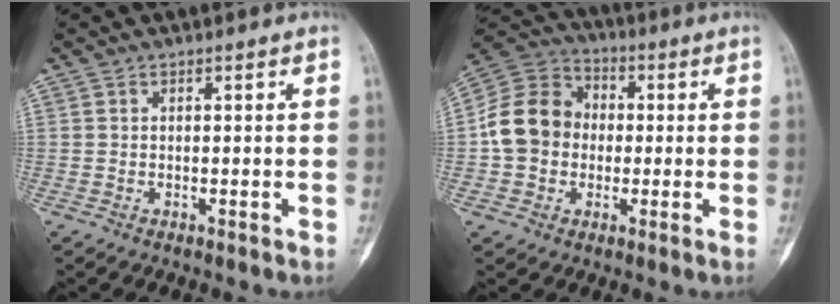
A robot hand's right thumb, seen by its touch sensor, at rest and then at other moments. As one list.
[{"total": 13.1, "force": [-0.5, 11.1, 6.9], "torque": [-0.104, 0.031, -0.020]}]